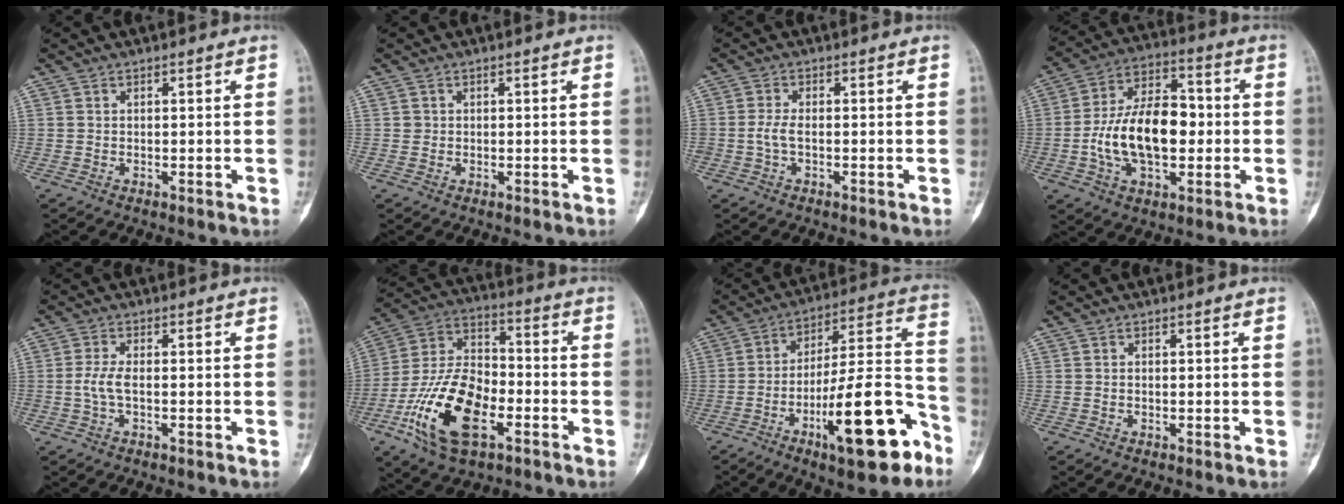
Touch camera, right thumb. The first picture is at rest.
{"total": 0.8, "force": [0.1, 0.7, 0.1], "torque": [0.005, 0.004, 0.001]}
{"total": 2.5, "force": [-0.5, 1.0, 2.2], "torque": [-0.052, 0.000, -0.013]}
{"total": 17.3, "force": [-1.7, 9.9, 14.1], "torque": [-0.238, 0.031, -0.030]}
{"total": 3.3, "force": [-0.5, 1.1, 3.0], "torque": [-0.077, 0.000, -0.014]}
{"total": 19.2, "force": [-7.4, 10.0, 14.6], "torque": [-0.274, 0.036, -0.137]}
{"total": 21.8, "force": [-10.7, 6.2, 18.0], "torque": [-0.268, 0.073, -0.161]}
{"total": 0.0}